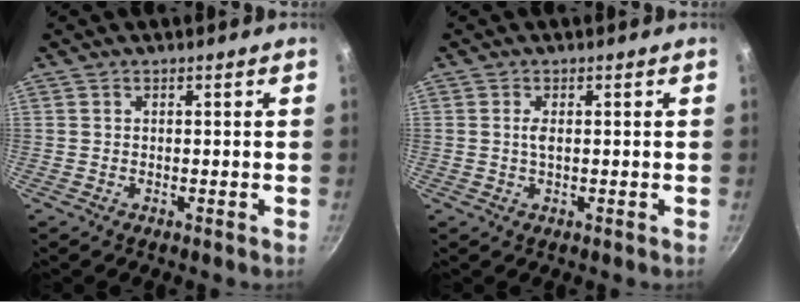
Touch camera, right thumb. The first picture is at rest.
{"total": 1.6, "force": [0.2, 0.6, 1.5], "torque": [-0.029, 0.001, 0.003]}